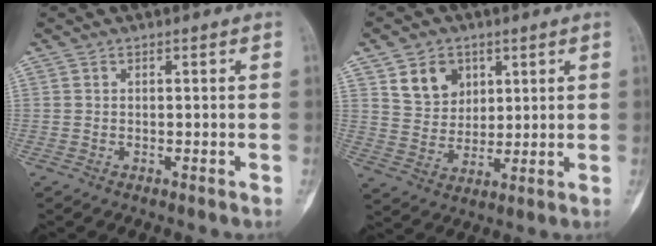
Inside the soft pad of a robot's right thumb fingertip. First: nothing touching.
{"total": 8.6, "force": [4.0, 6.7, 3.5], "torque": [-0.032, -0.023, 0.077]}